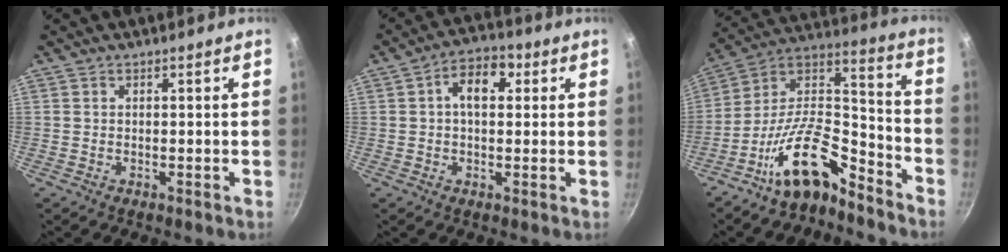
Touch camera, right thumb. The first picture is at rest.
{"total": 7.6, "force": [1.7, 4.8, 5.6], "torque": [-0.054, 0.011, 0.015]}
{"total": 16.9, "force": [-11.2, 6.9, 10.5], "torque": [-0.161, 0.108, -0.212]}